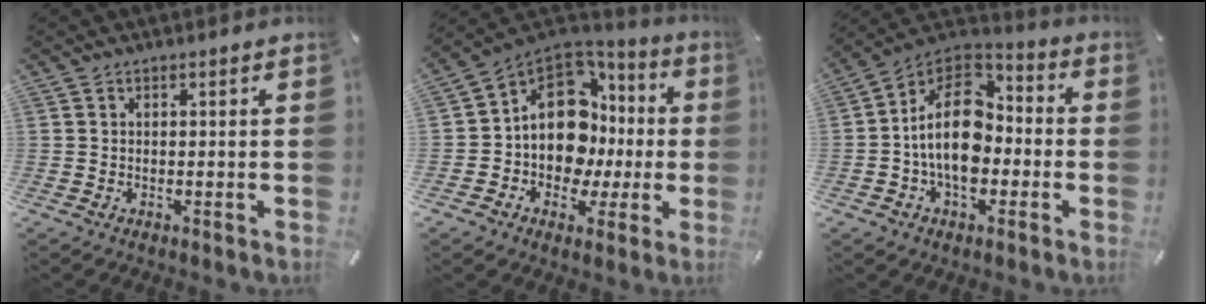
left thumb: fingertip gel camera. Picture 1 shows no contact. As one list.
[{"total": 14.5, "force": [1.1, 11.7, 8.4], "torque": [-0.164, -0.016, 0.020]}, {"total": 17.3, "force": [-2.1, 11.8, 12.4], "torque": [-0.238, 0.016, -0.043]}]